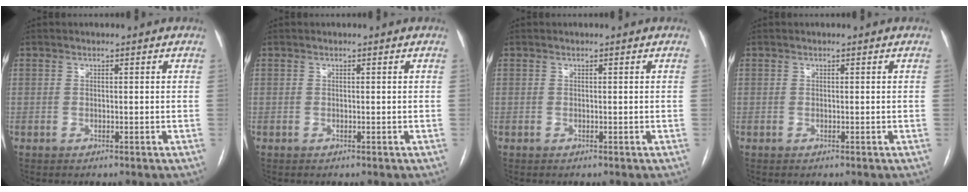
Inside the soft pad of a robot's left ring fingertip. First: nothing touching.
{"total": 0.0}
{"total": 0.0}
{"total": 0.0}